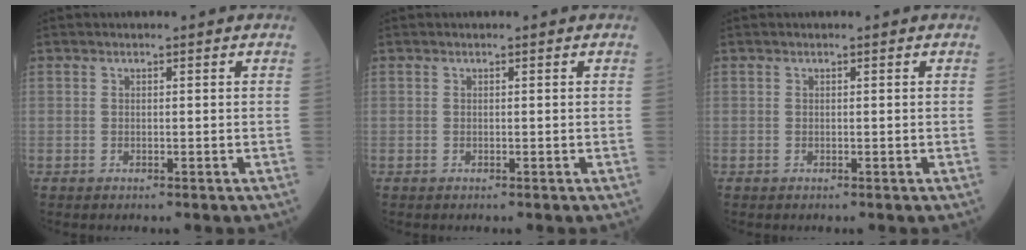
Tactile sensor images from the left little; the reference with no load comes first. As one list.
[{"total": 0.0}, {"total": 0.0}]